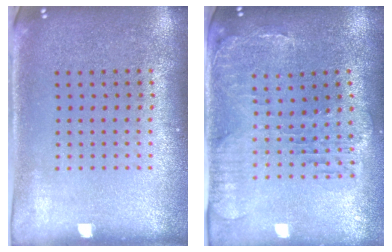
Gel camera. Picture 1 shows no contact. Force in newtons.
{"total": 0.9, "press": 0.8, "slide": 0.3}